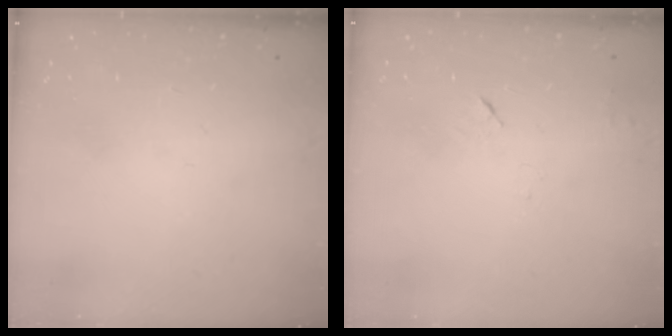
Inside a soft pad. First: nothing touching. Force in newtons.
{"total": 3.7, "press": 3.6, "slide": 0.5}